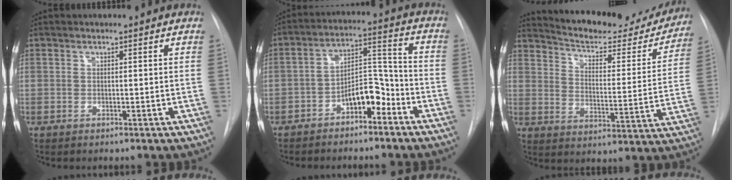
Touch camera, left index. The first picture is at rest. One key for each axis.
{"total": 8.1, "fx": -4.9, "fy": 3.6, "fz": 5.3, "tx": -0.091, "ty": 0.034, "tz": -0.082}
{"total": 20.8, "fx": 19.2, "fy": 4.6, "fz": 6.5, "tx": -0.089, "ty": -0.035, "tz": 0.253}